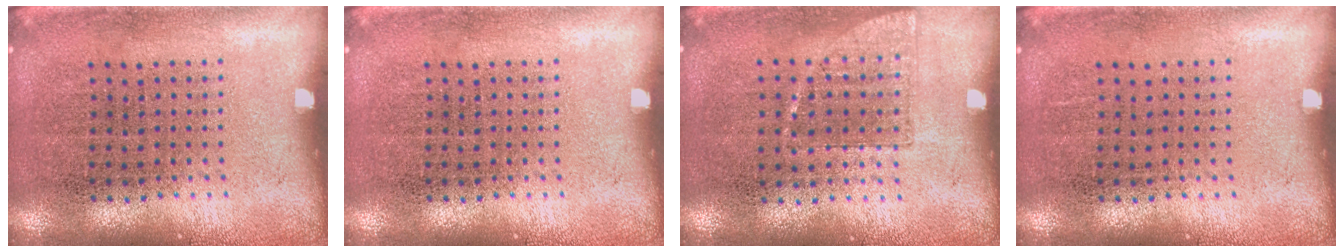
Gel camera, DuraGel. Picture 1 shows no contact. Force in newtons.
{"total": 0.0}
{"total": 0.7, "press": 0.7, "slide": 0.3}
{"total": 0.0}